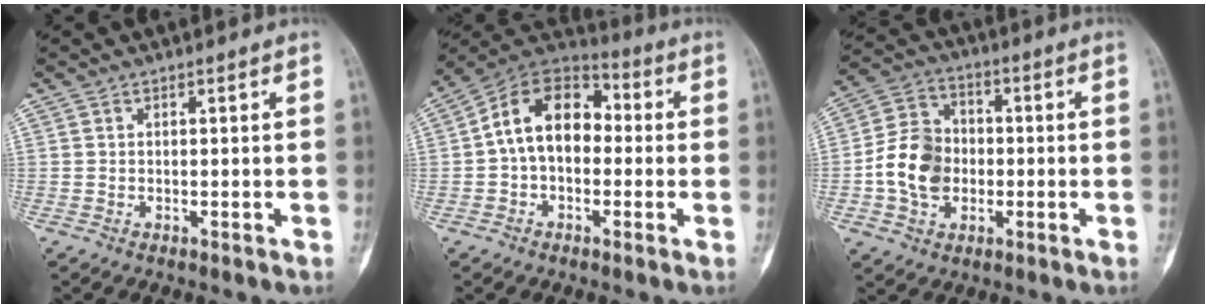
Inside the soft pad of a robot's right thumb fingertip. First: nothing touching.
{"total": 13.8, "force": [0.3, 9.4, 10.1], "torque": [-0.138, 0.043, -0.013]}
{"total": 11.6, "force": [-1.8, 9.2, 6.9], "torque": [-0.111, 0.023, -0.039]}